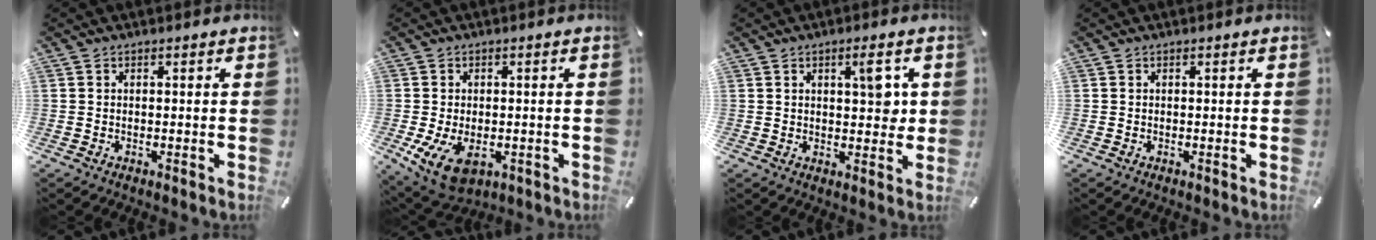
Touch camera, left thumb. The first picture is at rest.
{"total": 7.5, "force": [-2.3, 4.8, 5.2], "torque": [-0.115, -0.004, -0.039]}
{"total": 6.6, "force": [2.1, 2.8, 5.6], "torque": [-0.071, -0.010, 0.027]}
{"total": 0.0}